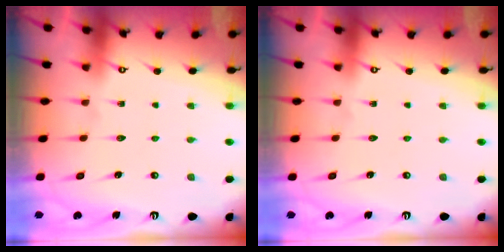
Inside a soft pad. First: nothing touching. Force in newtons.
{"total": 0.0}